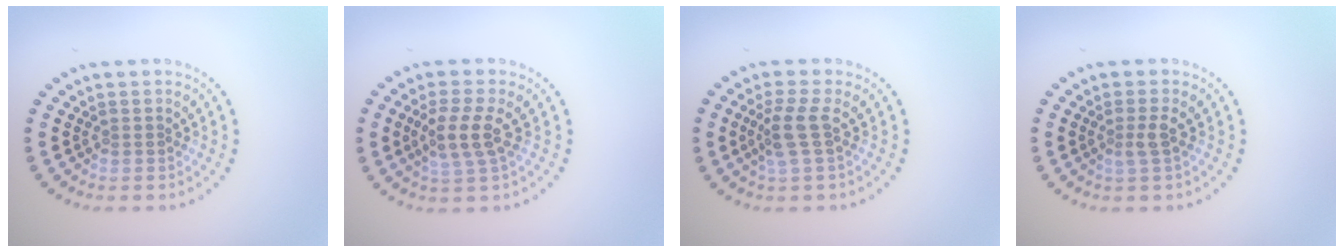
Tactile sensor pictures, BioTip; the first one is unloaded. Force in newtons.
{"total": 3.0, "press": 2.6, "slide": 1.4}
{"total": 2.5, "press": 1.9, "slide": 1.6}
{"total": 1.5, "press": 1.1, "slide": 1.0}